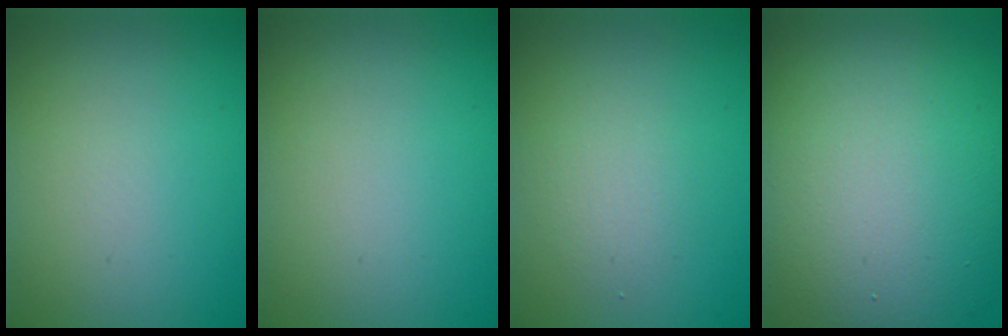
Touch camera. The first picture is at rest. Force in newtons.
{"total": 0.0}
{"total": 1.7, "press": 1.6, "slide": 0.1}
{"total": 14.5, "press": 14.5, "slide": 0.5}